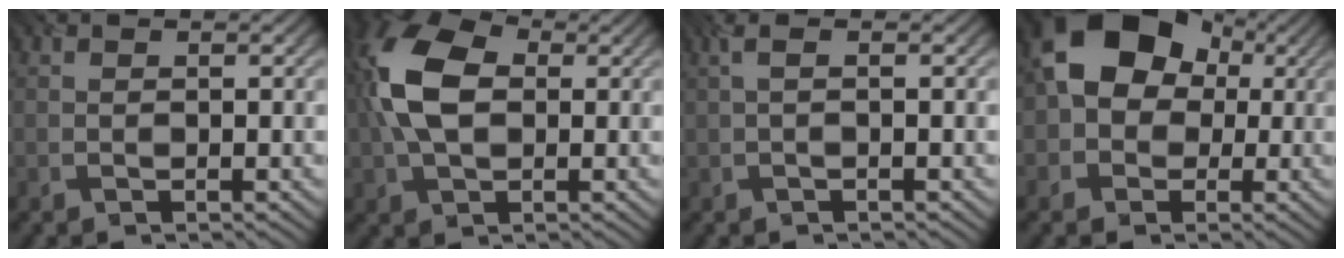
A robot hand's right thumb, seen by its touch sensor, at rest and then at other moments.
{"total": 10.4, "force": [1.1, 6.6, 7.9], "torque": [-0.198, 0.014, 0.009]}
{"total": 1.4, "force": [0.2, 0.1, 1.4], "torque": [-0.026, 0.008, 0.000]}
{"total": 12.1, "force": [2.1, 9.8, 6.7], "torque": [-0.103, 0.014, 0.008]}